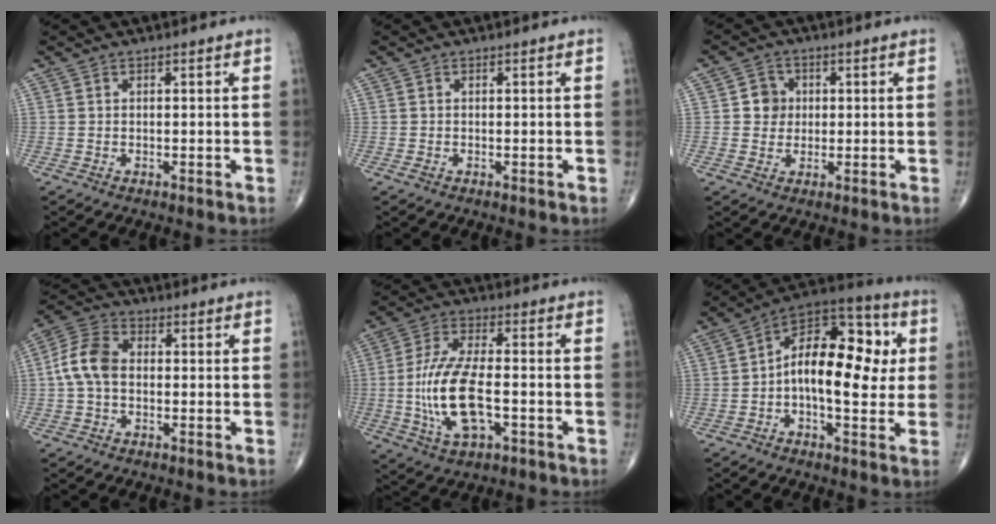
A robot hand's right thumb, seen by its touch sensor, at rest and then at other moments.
{"total": 0.8, "force": [-0.3, 0.4, 0.6], "torque": [-0.009, 0.001, -0.005]}
{"total": 4.4, "force": [0.5, 4.1, 1.5], "torque": [0.001, 0.005, 0.004]}
{"total": 7.9, "force": [-0.3, 5.4, 5.9], "torque": [-0.117, 0.025, -0.016]}
{"total": 13.8, "force": [-2.6, 6.0, 12.2], "torque": [-0.252, 0.014, -0.045]}
{"total": 18.0, "force": [0.8, 9.4, 15.3], "torque": [-0.205, 0.036, 0.003]}